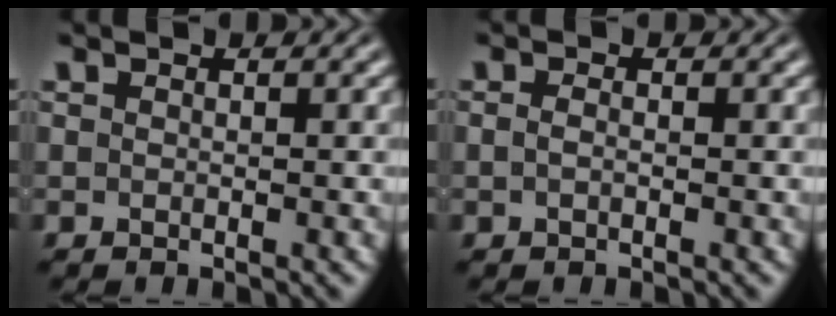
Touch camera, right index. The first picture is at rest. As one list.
[{"total": 0.7, "force": [-0.4, -0.3, 0.5], "torque": [-0.014, -0.006, -0.001]}]